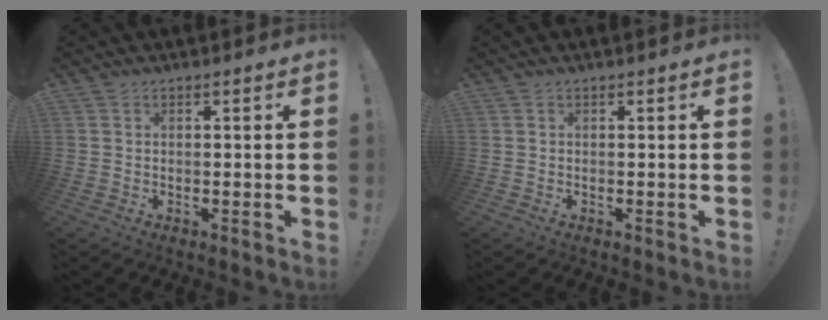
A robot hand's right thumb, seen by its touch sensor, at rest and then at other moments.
{"total": 0.0}